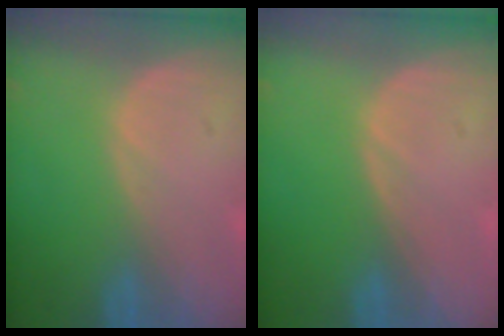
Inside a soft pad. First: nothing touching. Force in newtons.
{"total": 0.0}